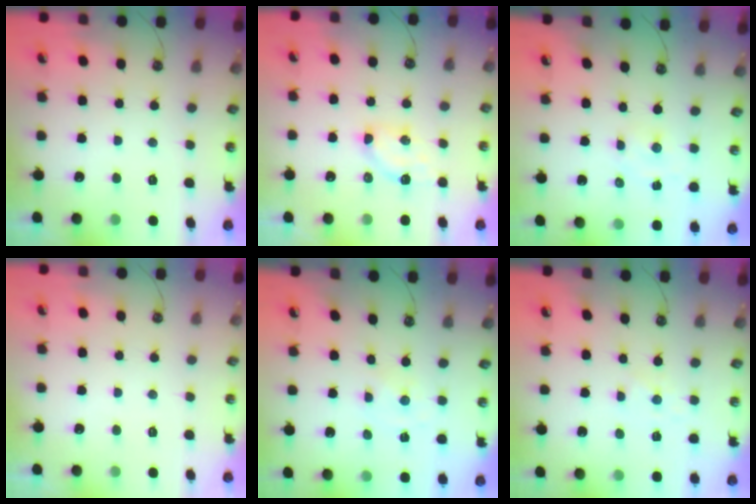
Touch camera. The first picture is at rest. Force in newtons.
{"total": 5.7, "press": 5.7, "slide": 0.3}
{"total": 2.7, "press": 2.7, "slide": 0.4}
{"total": 0.0}
{"total": 0.0}
{"total": 2.7, "press": 2.7, "slide": 0.4}